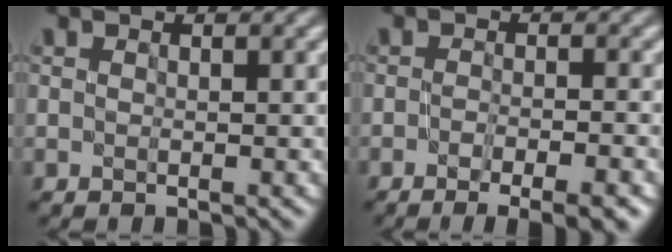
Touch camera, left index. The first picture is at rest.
{"total": 5.4, "force": [-3.2, 1.5, 4.0], "torque": [-0.048, -0.005, -0.035]}